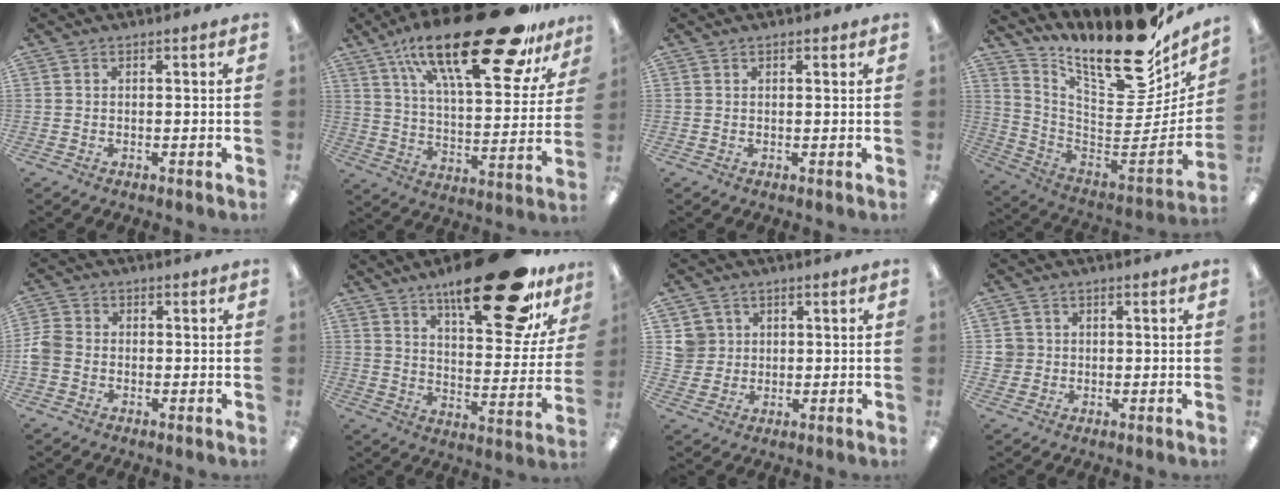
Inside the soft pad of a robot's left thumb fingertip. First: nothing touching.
{"total": 30.6, "force": [19.6, 10.4, 21.1], "torque": [-0.328, -0.114, 0.318]}
{"total": 0.8, "force": [0.6, 0.4, 0.4], "torque": [-0.002, -0.003, 0.009]}
{"total": 22.1, "force": [16.8, 7.3, 12.4], "torque": [-0.160, -0.145, 0.278]}
{"total": 4.8, "force": [-1.1, 3.8, 2.7], "torque": [-0.049, 0.014, -0.019]}
{"total": 26.5, "force": [17.8, 8.5, 17.6], "torque": [-0.247, -0.104, 0.281]}
{"total": 5.2, "force": [1.5, 5.0, 0.4], "torque": [-0.010, 0.005, 0.028]}
{"total": 3.0, "force": [0.4, 3.0, 0.3], "torque": [-0.005, 0.002, 0.003]}